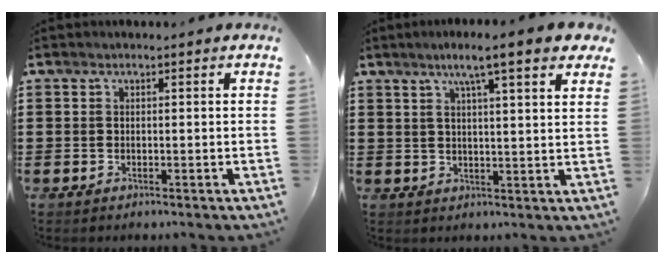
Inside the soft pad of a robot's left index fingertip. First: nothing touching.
{"total": 6.2, "force": [4.3, -0.1, 4.5], "torque": [-0.100, 0.000, 0.070]}